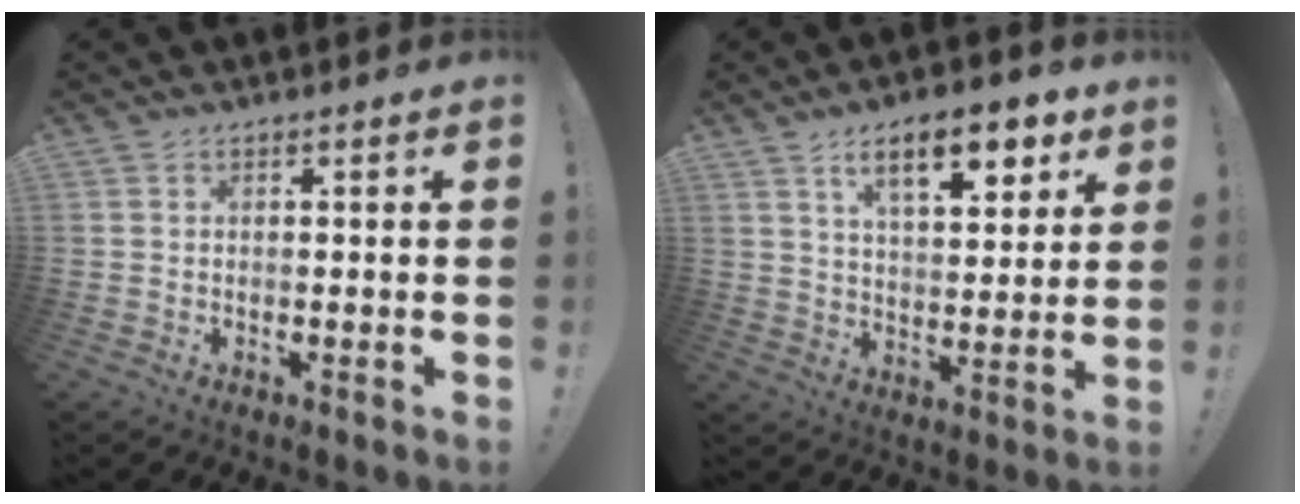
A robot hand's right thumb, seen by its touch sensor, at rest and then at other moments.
{"total": 13.6, "force": [7.6, 5.0, 10.0], "torque": [-0.150, -0.030, 0.124]}